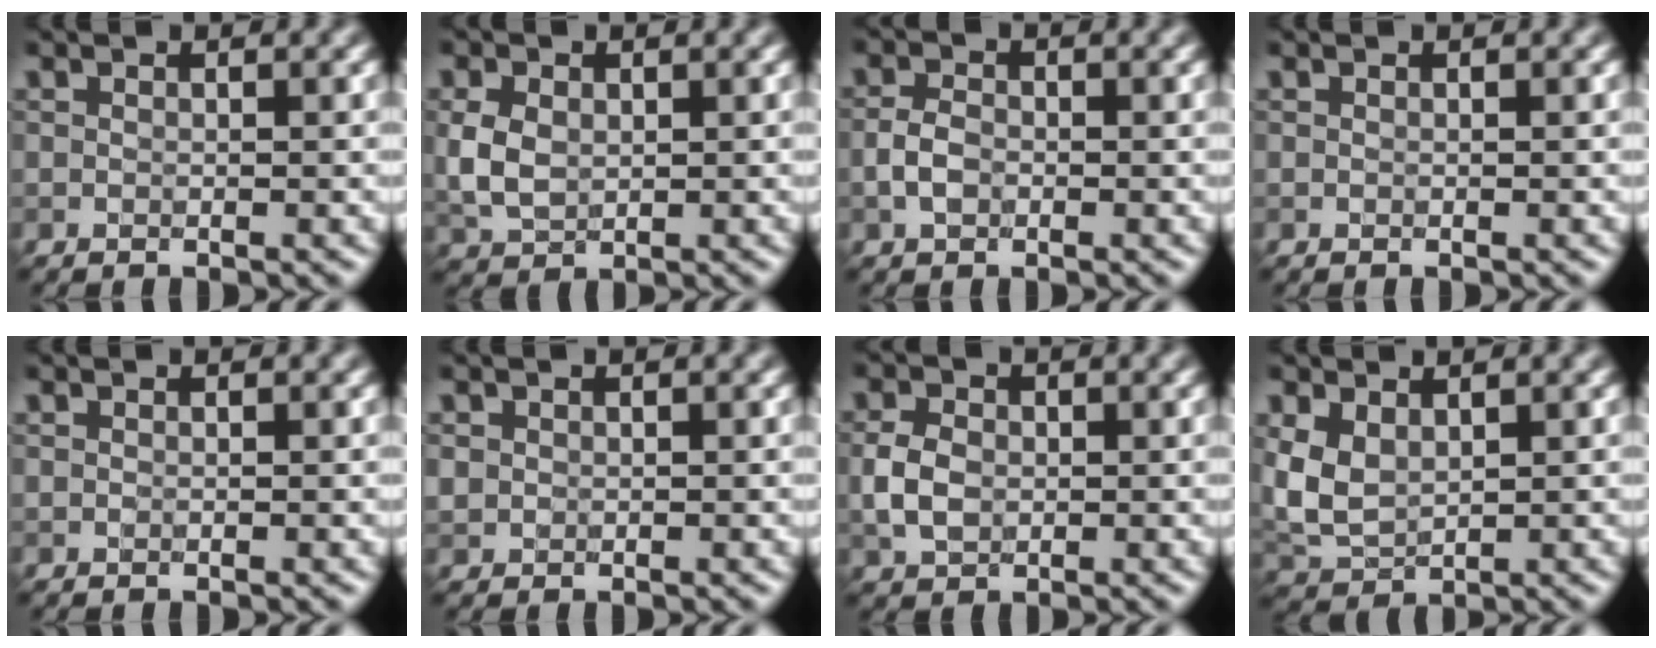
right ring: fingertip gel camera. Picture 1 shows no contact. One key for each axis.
{"total": 3.4, "fx": 0.3, "fy": 2.5, "fz": 2.2, "tx": -0.055, "ty": 0.000, "tz": 0.006}
{"total": 2.0, "fx": -0.6, "fy": 1.4, "fz": 1.4, "tx": -0.028, "ty": 0.002, "tz": -0.017}
{"total": 0.0}
{"total": 0.0}
{"total": 1.0, "fx": 0.3, "fy": 0.9, "fz": 0.2, "tx": -0.001, "ty": -0.002, "tz": 0.008}
{"total": 3.1, "fx": -0.3, "fy": 2.3, "fz": 1.9, "tx": -0.043, "ty": 0.001, "tz": -0.010}
{"total": 4.1, "fx": 0.9, "fy": 2.8, "fz": 2.9, "tx": -0.076, "ty": -0.001, "tz": 0.022}